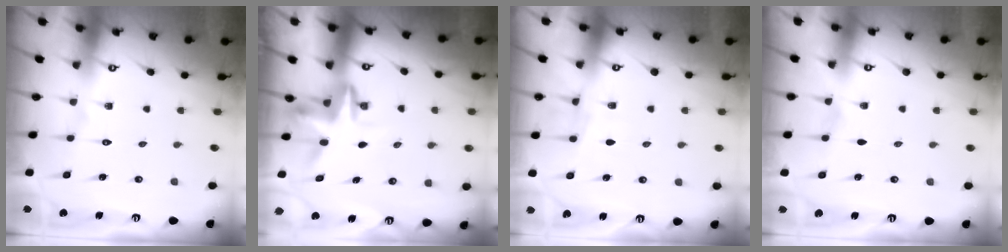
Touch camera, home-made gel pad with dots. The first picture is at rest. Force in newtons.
{"total": 3.6, "press": 3.6, "slide": 0.2}
{"total": 6.5, "press": 6.5, "slide": 0.6}
{"total": 4.0, "press": 3.1, "slide": 2.5}